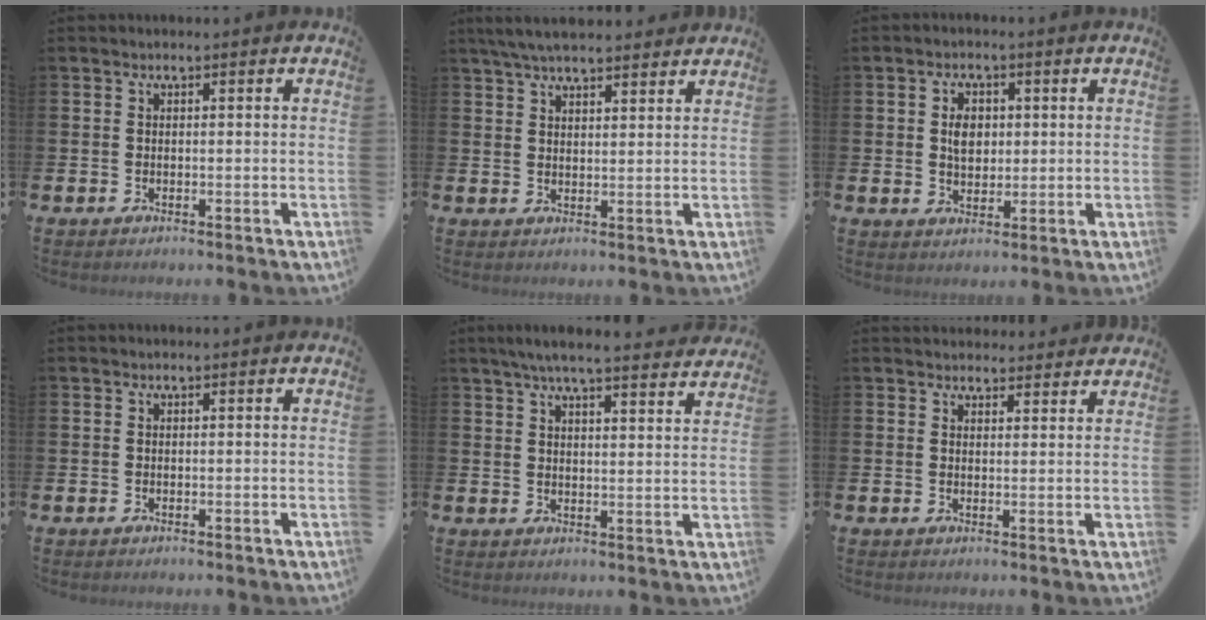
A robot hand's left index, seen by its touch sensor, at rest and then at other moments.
{"total": 5.3, "force": [5.0, 0.9, 1.6], "torque": [-0.041, -0.014, 0.092]}
{"total": 3.6, "force": [0.8, 2.6, 2.3], "torque": [-0.034, 0.005, 0.010]}
{"total": 0.0}
{"total": 5.9, "force": [5.6, 0.1, 1.9], "torque": [-0.051, -0.023, 0.099]}
{"total": 2.9, "force": [2.8, 0.8, -0.2], "torque": [0.009, -0.015, 0.050]}